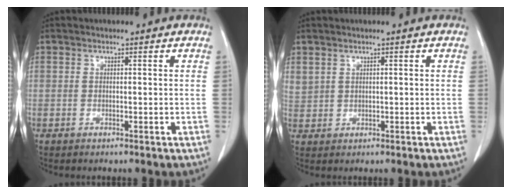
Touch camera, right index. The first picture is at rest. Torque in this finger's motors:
{"motor_torque": [0.87, 0.35, 0.43, 0.07]}